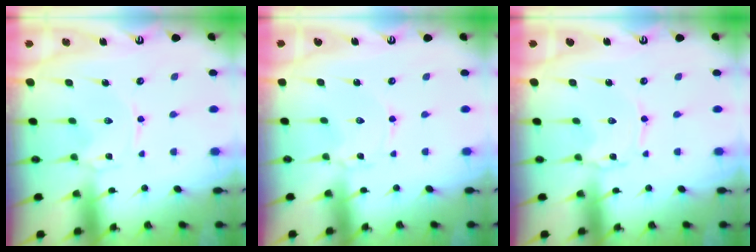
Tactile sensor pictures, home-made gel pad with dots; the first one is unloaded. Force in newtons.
{"total": 1.4, "press": 1.4, "slide": 0.1}
{"total": 1.2, "press": 1.2, "slide": 0.1}